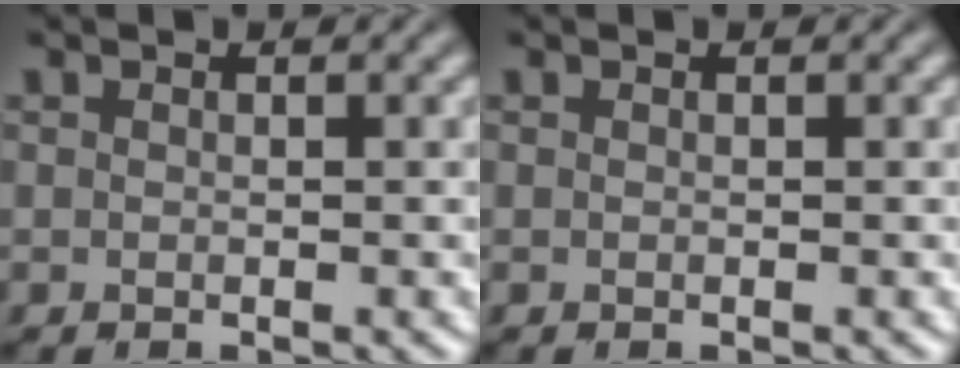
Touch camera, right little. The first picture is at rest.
{"total": 0.0}